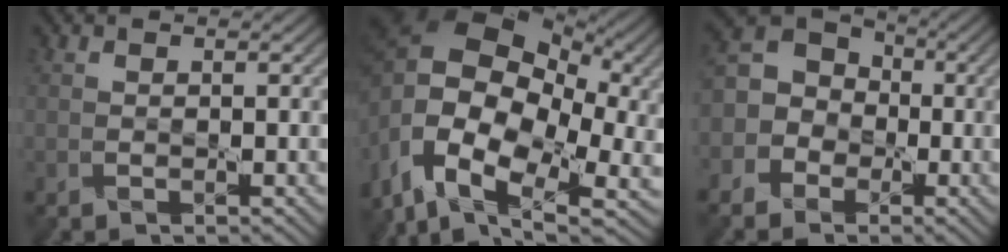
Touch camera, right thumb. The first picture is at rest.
{"total": 18.6, "force": [-1.0, 12.7, 13.5], "torque": [-0.288, -0.012, -0.013]}
{"total": 7.7, "force": [-1.9, 7.0, 2.7], "torque": [-0.086, 0.007, -0.063]}